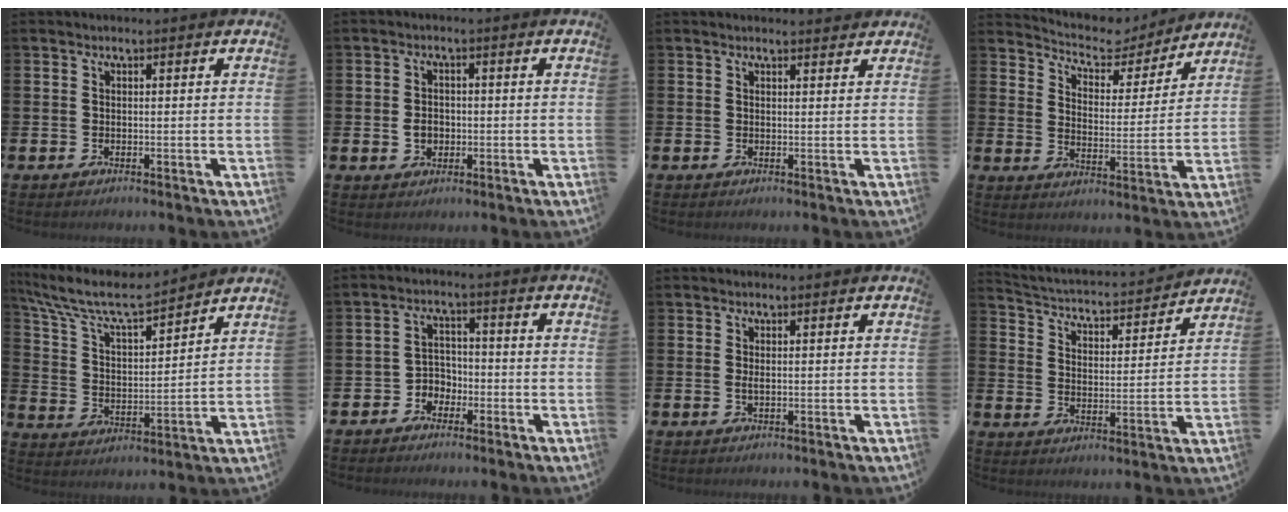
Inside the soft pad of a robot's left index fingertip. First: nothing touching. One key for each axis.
{"total": 2.6, "fx": -0.4, "fy": 2.1, "fz": 1.5, "tx": -0.010, "ty": -0.003, "tz": -0.014}
{"total": 0.9, "fx": 0.9, "fy": 0.1, "fz": 0.1, "tx": 0.008, "ty": -0.005, "tz": 0.014}
{"total": 5.5, "fx": 5.0, "fy": 2.2, "fz": 1.0, "tx": -0.043, "ty": -0.040, "tz": 0.079}
{"total": 8.6, "fx": 7.6, "fy": 1.9, "fz": 3.5, "tx": -0.104, "ty": -0.048, "tz": 0.129}
{"total": 3.1, "fx": -1.9, "fy": 2.4, "fz": 0.4, "tx": -0.022, "ty": 0.002, "tz": -0.047}
{"total": 0.7, "fx": 0.2, "fy": 0.1, "fz": 0.7, "tx": -0.008, "ty": -0.001, "tz": 0.001}
{"total": 3.6, "fx": 3.4, "fy": 1.0, "fz": 0.7, "tx": -0.039, "ty": -0.040, "tz": 0.048}